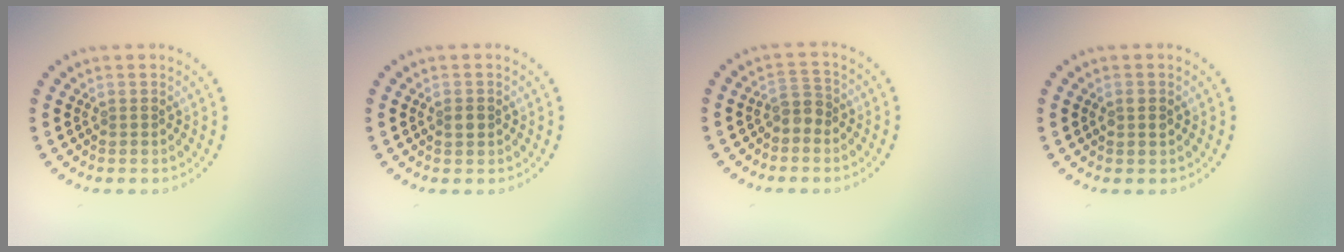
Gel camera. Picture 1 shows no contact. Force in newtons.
{"total": 1.3, "press": 1.3, "slide": 0.0}
{"total": 1.8, "press": 1.5, "slide": 0.9}
{"total": 1.3, "press": 1.3, "slide": 0.1}